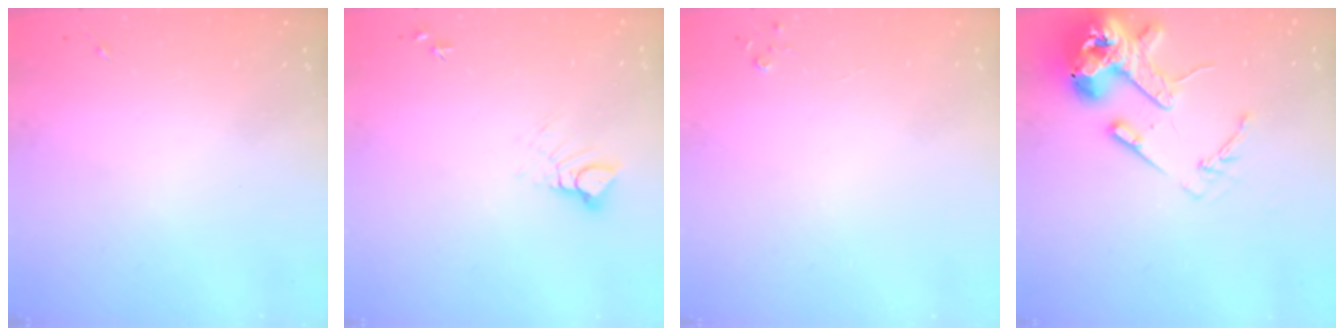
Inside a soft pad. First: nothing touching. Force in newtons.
{"total": 5.0, "press": 5.0, "slide": 0.2}
{"total": 2.8, "press": 2.8, "slide": 0.3}
{"total": 14.8, "press": 14.6, "slide": 2.1}